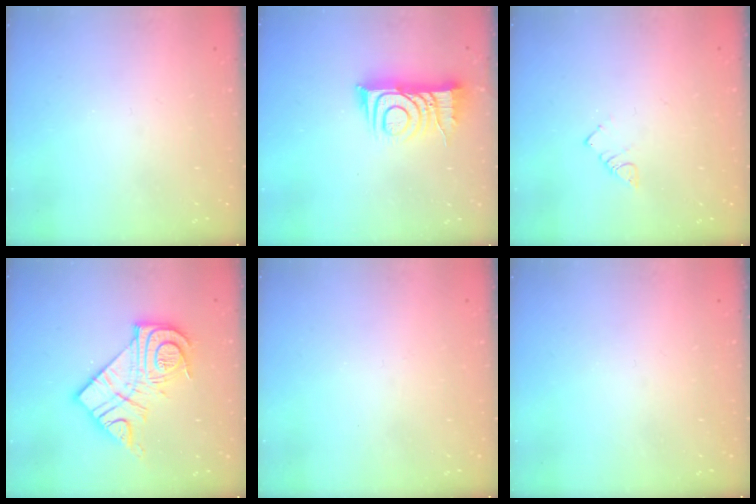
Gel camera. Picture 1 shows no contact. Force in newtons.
{"total": 10.8, "press": 10.8, "slide": 1.0}
{"total": 2.8, "press": 2.8, "slide": 0.3}
{"total": 16.2, "press": 16.1, "slide": 1.4}
{"total": 2.2, "press": 2.2, "slide": 0.4}
{"total": 0.0}